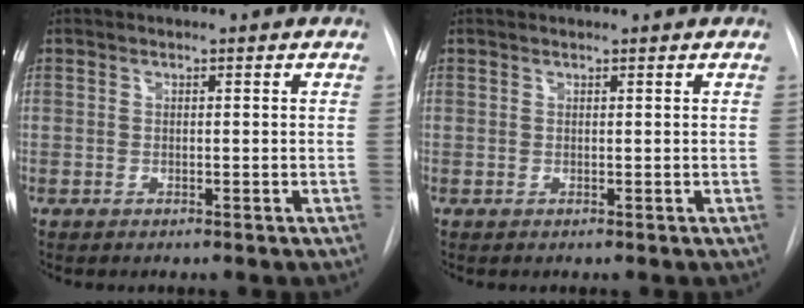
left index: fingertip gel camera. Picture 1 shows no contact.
{"total": 1.2, "force": [1.2, -0.1, 0.2], "torque": [-0.006, 0.014, 0.020]}